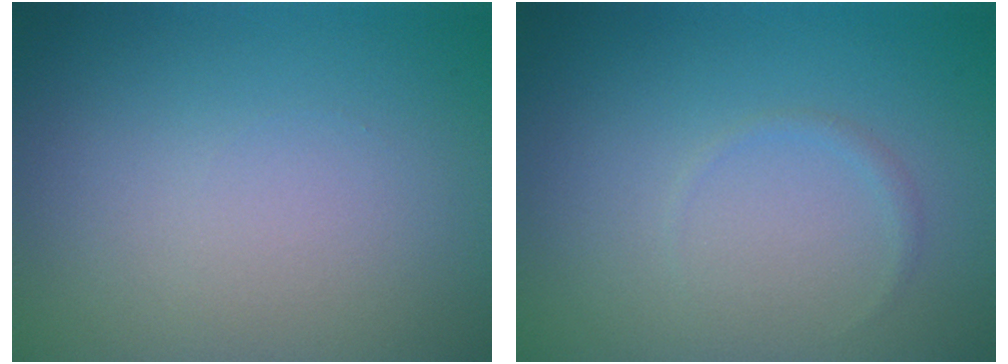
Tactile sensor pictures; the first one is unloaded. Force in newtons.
{"total": 0.6, "press": 0.6, "slide": 0.1}